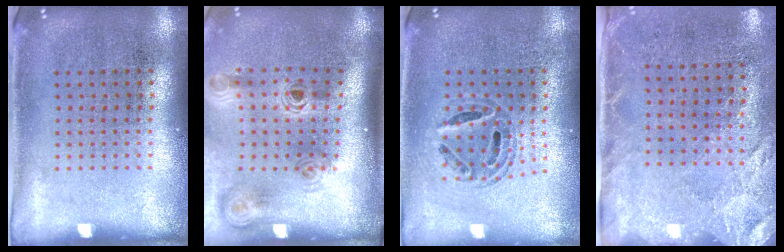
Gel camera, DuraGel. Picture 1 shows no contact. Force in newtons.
{"total": 1.6, "press": 1.3, "slide": 1.0}
{"total": 0.7, "press": 0.7, "slide": 0.2}
{"total": 2.6, "press": 2.0, "slide": 1.6}